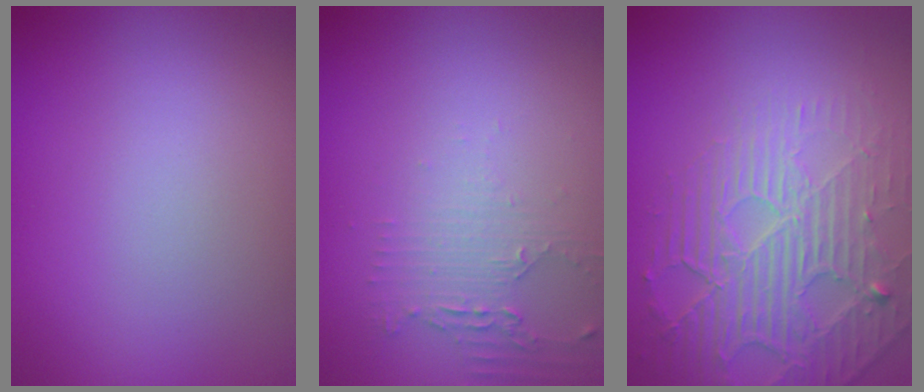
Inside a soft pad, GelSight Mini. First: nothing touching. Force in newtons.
{"total": 2.0, "press": 1.6, "slide": 1.1}
{"total": 4.5, "press": 4.2, "slide": 1.7}